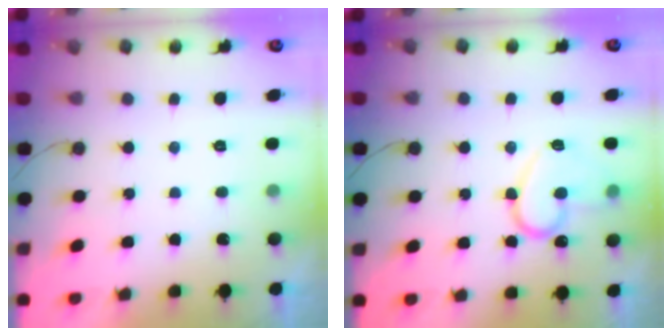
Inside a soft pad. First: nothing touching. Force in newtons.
{"total": 15.2, "press": 15.2, "slide": 1.3}